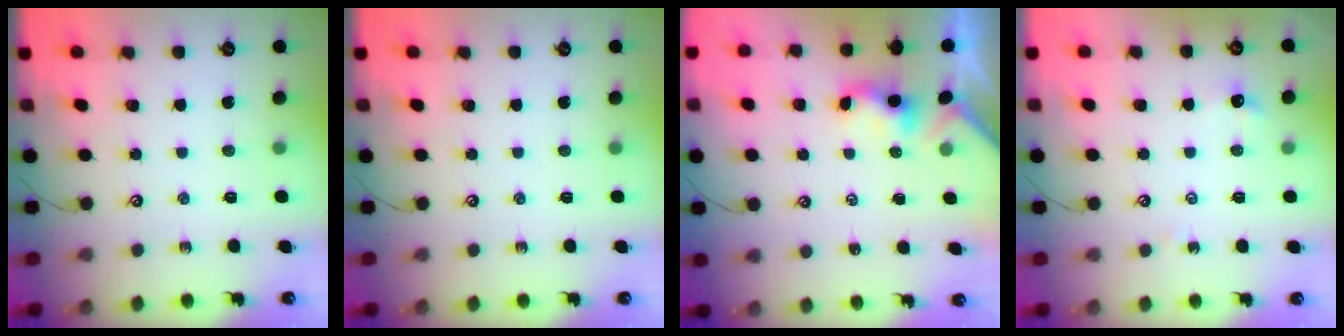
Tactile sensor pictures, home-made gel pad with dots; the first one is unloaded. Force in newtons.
{"total": 0.0}
{"total": 1.0, "press": 0.9, "slide": 0.4}
{"total": 3.9, "press": 3.8, "slide": 0.7}